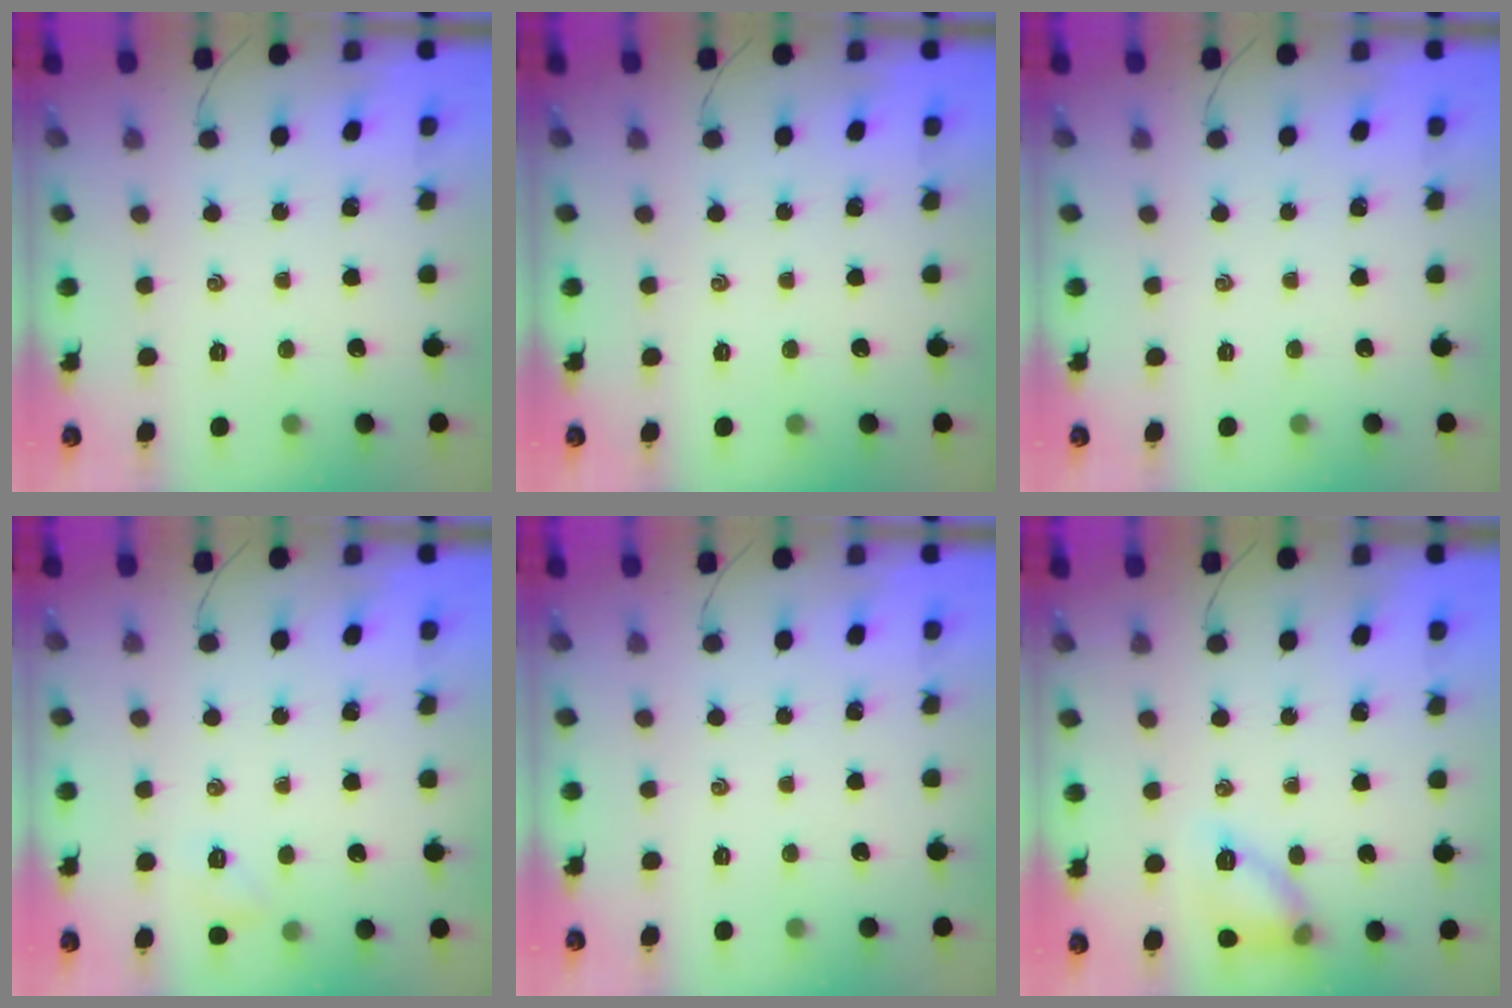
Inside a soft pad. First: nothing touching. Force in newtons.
{"total": 0.0}
{"total": 0.0}
{"total": 4.5, "press": 4.3, "slide": 1.2}
{"total": 0.0}
{"total": 11.3, "press": 11.3, "slide": 0.4}